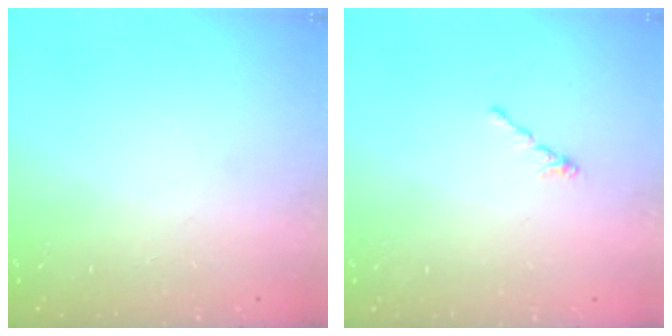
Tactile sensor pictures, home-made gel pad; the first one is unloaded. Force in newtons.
{"total": 0.5, "press": 0.4, "slide": 0.3}